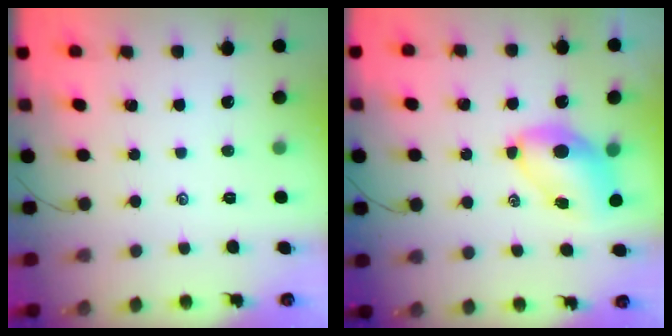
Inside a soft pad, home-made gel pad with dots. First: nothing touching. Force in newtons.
{"total": 7.8, "press": 7.8, "slide": 1.1}